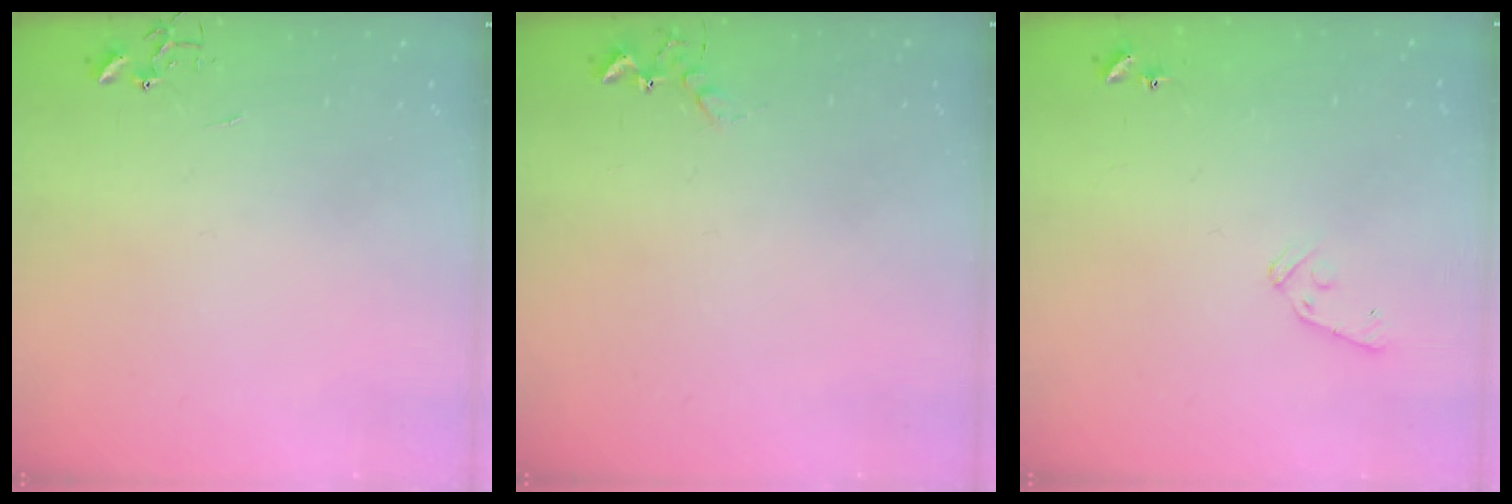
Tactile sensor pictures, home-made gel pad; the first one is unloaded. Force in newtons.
{"total": 5.2, "press": 5.1, "slide": 0.9}
{"total": 8.0, "press": 7.9, "slide": 0.7}